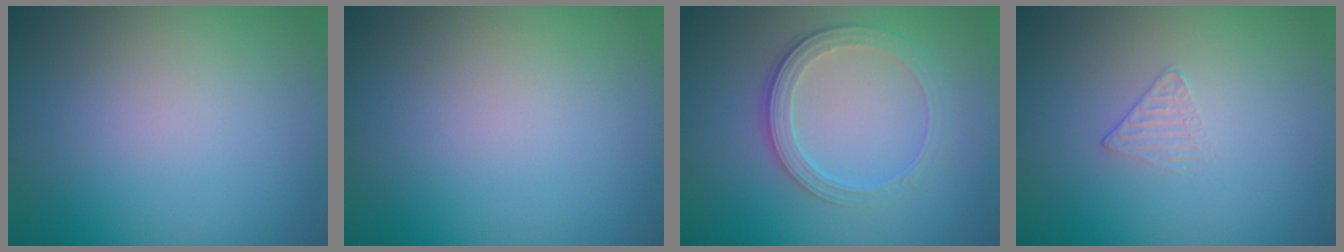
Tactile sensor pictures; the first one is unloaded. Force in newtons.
{"total": 0.0}
{"total": 3.0, "press": 2.6, "slide": 1.4}
{"total": 1.0, "press": 0.3, "slide": 0.9}